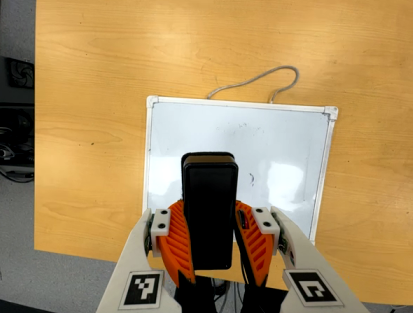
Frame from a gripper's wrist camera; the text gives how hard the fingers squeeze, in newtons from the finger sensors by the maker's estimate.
{"total": 10.1, "left": 8.3, "right": 11.8}